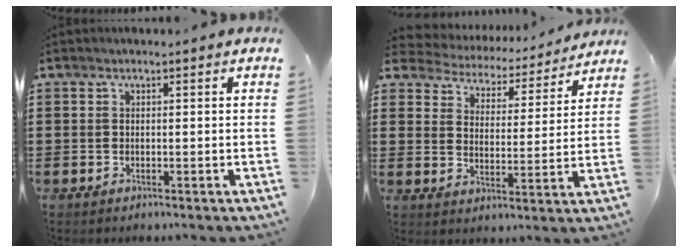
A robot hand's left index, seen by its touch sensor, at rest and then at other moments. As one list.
[{"total": 3.8, "force": [3.8, 0.7, -0.3], "torque": [-0.024, -0.033, 0.057]}]